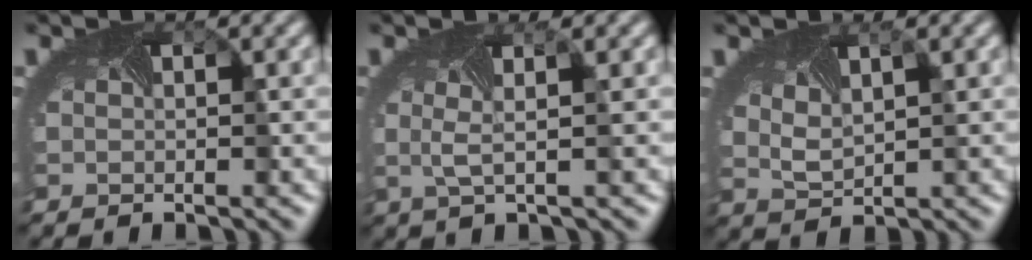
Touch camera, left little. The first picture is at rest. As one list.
[{"total": 1.5, "force": [0.2, -0.3, 1.5], "torque": [-0.037, 0.000, 0.001]}, {"total": 2.0, "force": [1.2, 0.8, 1.4], "torque": [-0.030, 0.001, 0.026]}]